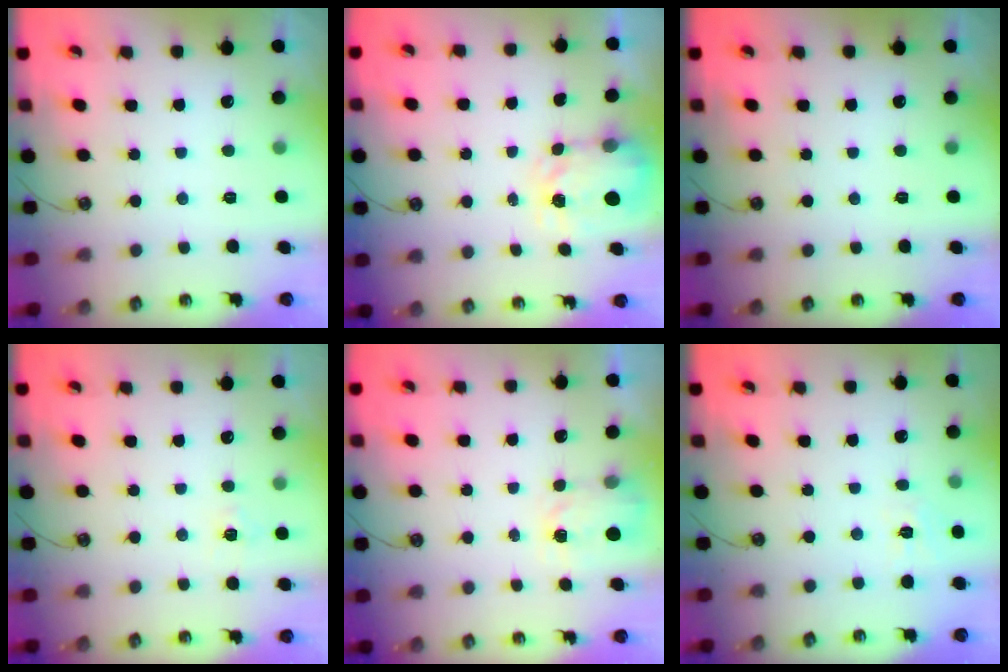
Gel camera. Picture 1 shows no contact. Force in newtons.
{"total": 3.9, "press": 3.8, "slide": 0.6}
{"total": 0.0}
{"total": 5.7, "press": 5.7, "slide": 0.5}
{"total": 2.6, "press": 2.6, "slide": 0.4}
{"total": 4.1, "press": 4.1, "slide": 0.1}